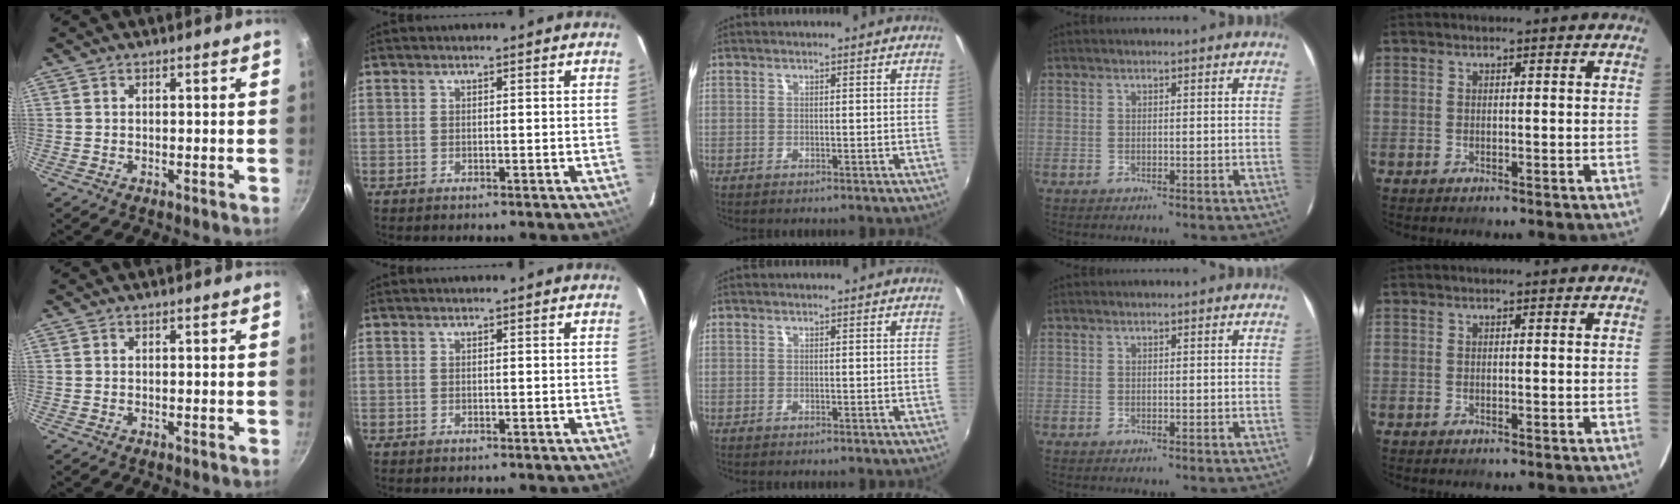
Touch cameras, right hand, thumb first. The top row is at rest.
{}